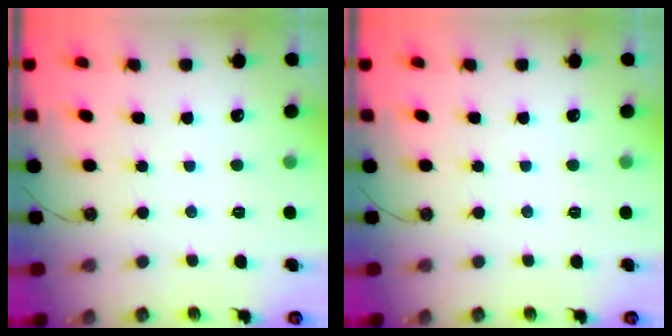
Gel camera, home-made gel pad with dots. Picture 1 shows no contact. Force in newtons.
{"total": 0.0}